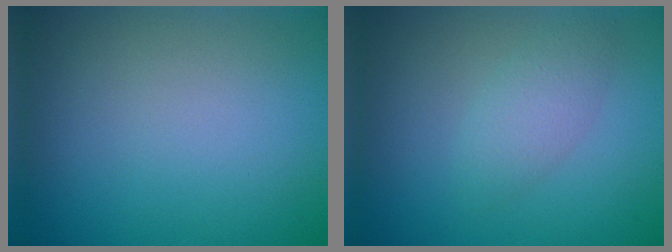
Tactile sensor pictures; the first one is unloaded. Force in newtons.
{"total": 2.1, "press": 2.1, "slide": 0.1}